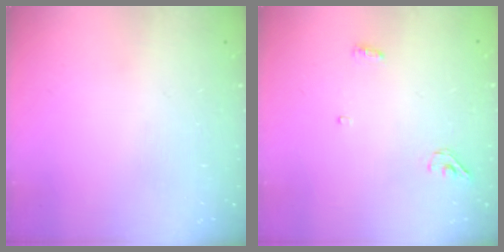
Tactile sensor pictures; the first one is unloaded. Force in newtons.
{"total": 3.8, "press": 3.5, "slide": 1.4}